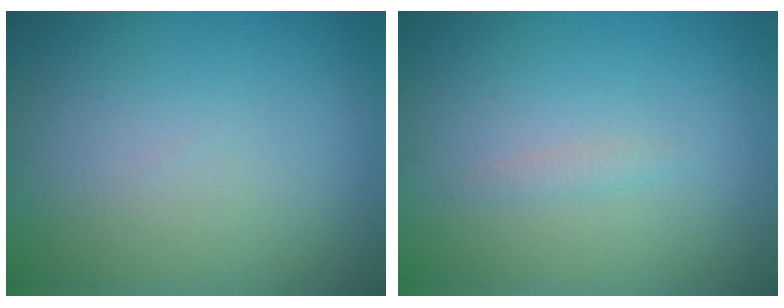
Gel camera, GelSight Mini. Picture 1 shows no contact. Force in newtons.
{"total": 0.7, "press": 0.6, "slide": 0.1}